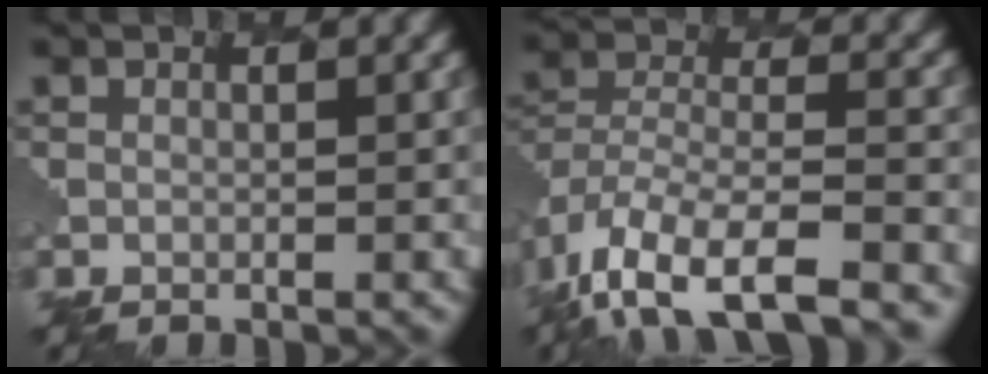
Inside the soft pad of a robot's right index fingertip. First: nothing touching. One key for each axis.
{"total": 11.7, "fx": -7.8, "fy": 4.9, "fz": 7.2, "tx": -0.149, "ty": -0.011, "tz": -0.124}